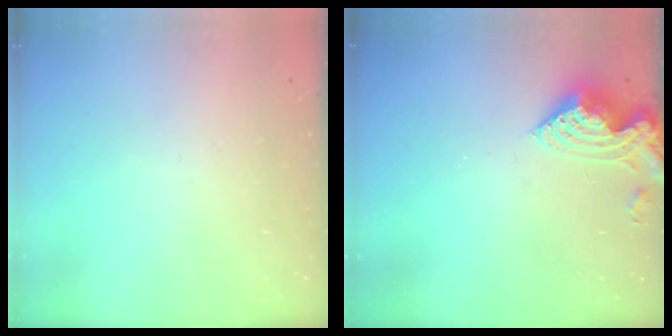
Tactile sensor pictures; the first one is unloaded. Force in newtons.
{"total": 9.3, "press": 9.3, "slide": 1.0}